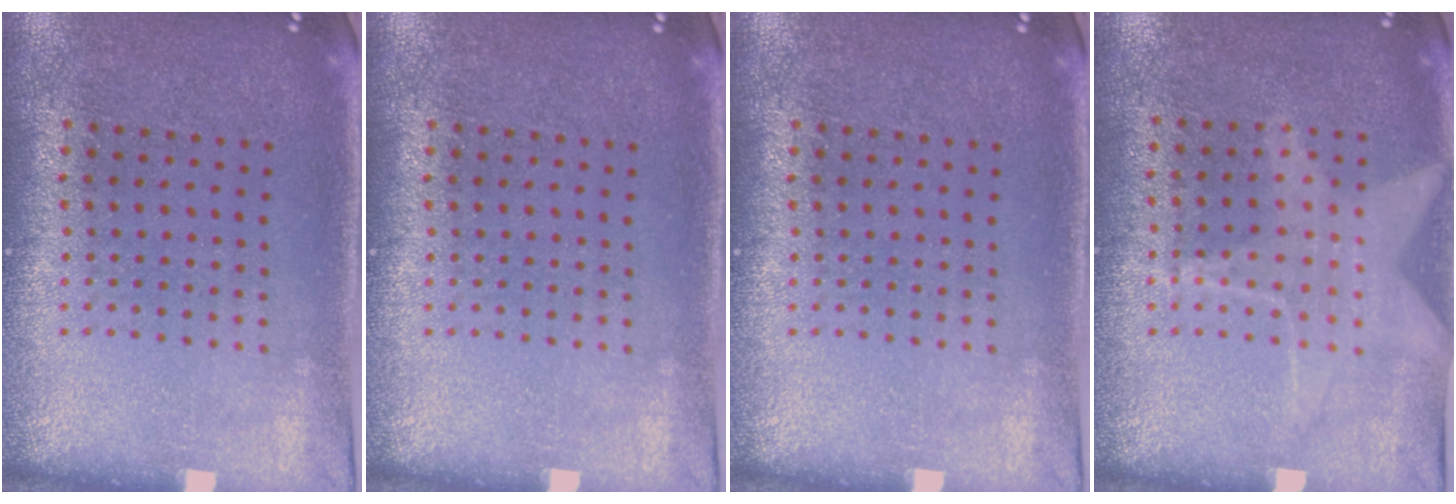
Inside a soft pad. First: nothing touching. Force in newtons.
{"total": 0.0}
{"total": 0.0}
{"total": 1.2, "press": 1.2, "slide": 0.1}